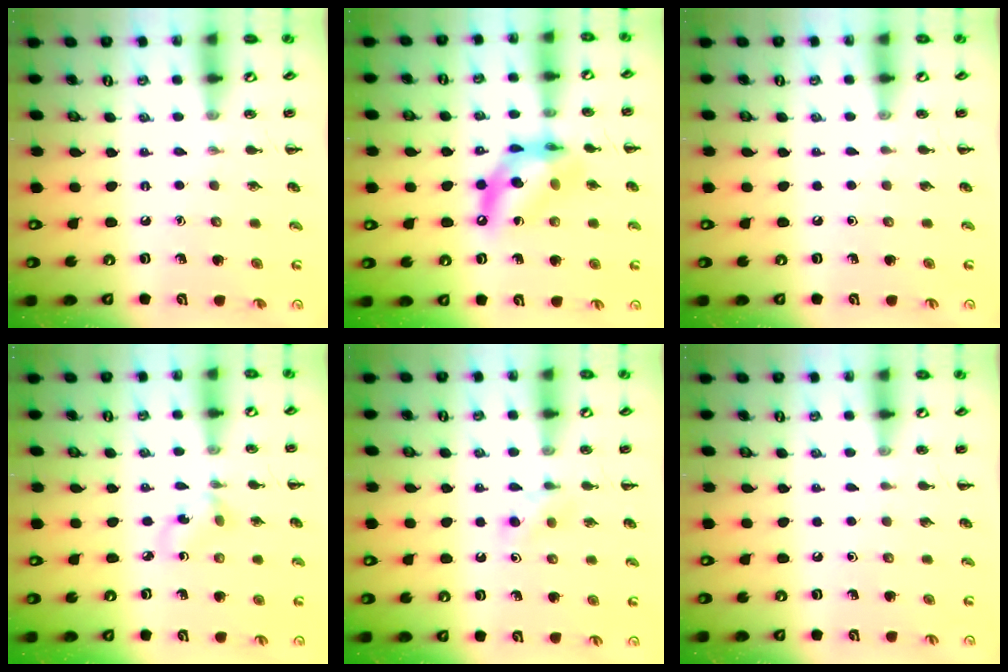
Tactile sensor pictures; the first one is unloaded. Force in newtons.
{"total": 12.6, "press": 12.1, "slide": 3.3}
{"total": 0.0}
{"total": 2.9, "press": 2.9, "slide": 0.7}
{"total": 3.1, "press": 2.8, "slide": 1.3}
{"total": 0.0}